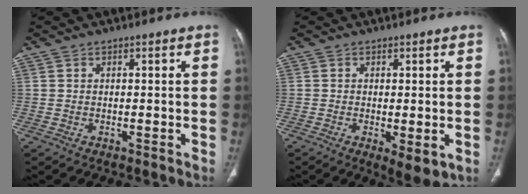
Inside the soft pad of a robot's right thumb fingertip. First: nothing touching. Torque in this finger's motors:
{"motor_torque": [-0.61, 0.03, -0.18, 0.07, -0.01]}